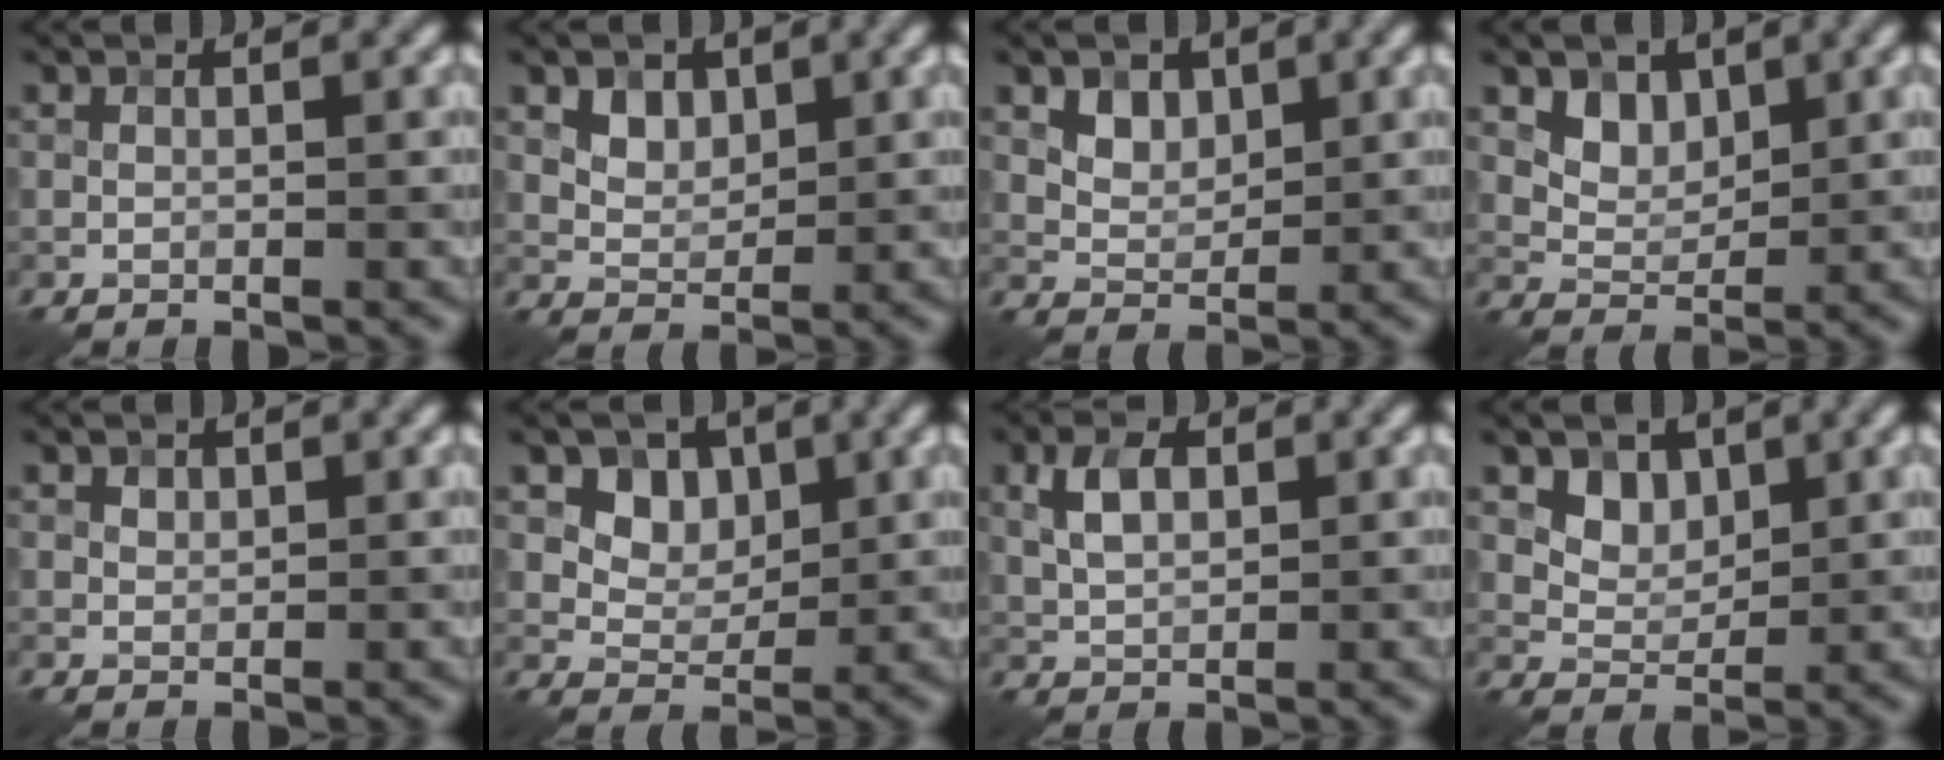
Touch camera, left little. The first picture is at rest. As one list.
[{"total": 2.3, "force": [1.1, 1.7, 1.1], "torque": [-0.021, -0.008, 0.026]}, {"total": 2.3, "force": [1.2, 1.7, 1.1], "torque": [-0.022, -0.008, 0.026]}, {"total": 2.8, "force": [1.4, 2.1, 1.3], "torque": [-0.025, -0.015, 0.034]}, {"total": 0.8, "force": [0.5, 0.6, 0.3], "torque": [-0.005, -0.001, 0.009]}, {"total": 3.6, "force": [1.4, 2.8, 1.7], "torque": [-0.029, -0.010, 0.027]}, {"total": 3.2, "force": [0.9, 1.9, 2.4], "torque": [-0.050, 0.006, 0.018]}, {"total": 2.8, "force": [1.4, 2.1, 1.2], "torque": [-0.024, -0.015, 0.033]}]